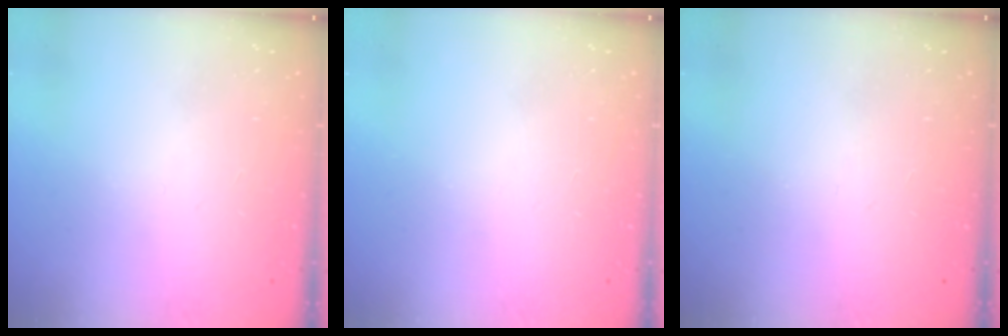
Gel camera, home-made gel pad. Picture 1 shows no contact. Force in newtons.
{"total": 0.0}
{"total": 0.0}